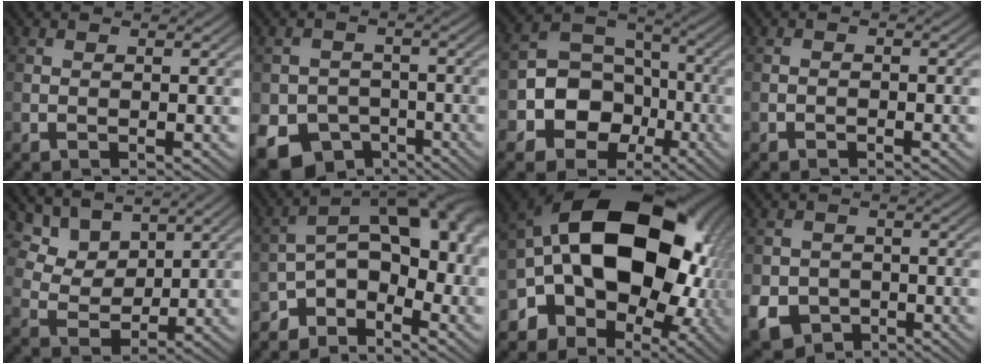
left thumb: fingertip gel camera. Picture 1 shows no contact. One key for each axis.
{"total": 9.2, "fx": -4.9, "fy": 7.1, "fz": 3.2, "tx": -0.062, "ty": -0.027, "tz": -0.095}
{"total": 10.7, "fx": -3.8, "fy": 8.6, "fz": 5.1, "tx": -0.099, "ty": -0.021, "tz": -0.098}
{"total": 0.7, "fx": -0.6, "fy": 0.3, "fz": 0.2, "tx": 0.000, "ty": 0.001, "tz": -0.013}
{"total": 7.4, "fx": 5.5, "fy": 3.8, "fz": 3.0, "tx": -0.088, "ty": -0.029, "tz": 0.127}
{"total": 9.0, "fx": -4.6, "fy": 4.6, "fz": 6.3, "tx": -0.092, "ty": 0.000, "tz": -0.093}
{"total": 19.8, "fx": -0.4, "fy": 14.2, "fz": 13.8, "tx": -0.226, "ty": -0.016, "tz": 0.007}
{"total": 6.7, "fx": -2.8, "fy": 5.6, "fz": 2.5, "tx": -0.053, "ty": -0.022, "tz": -0.060}